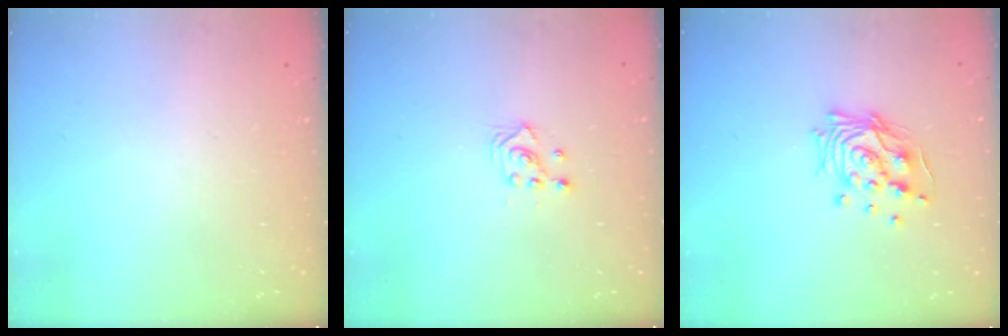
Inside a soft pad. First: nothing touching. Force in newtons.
{"total": 2.9, "press": 2.9, "slide": 0.2}
{"total": 12.9, "press": 12.8, "slide": 1.1}